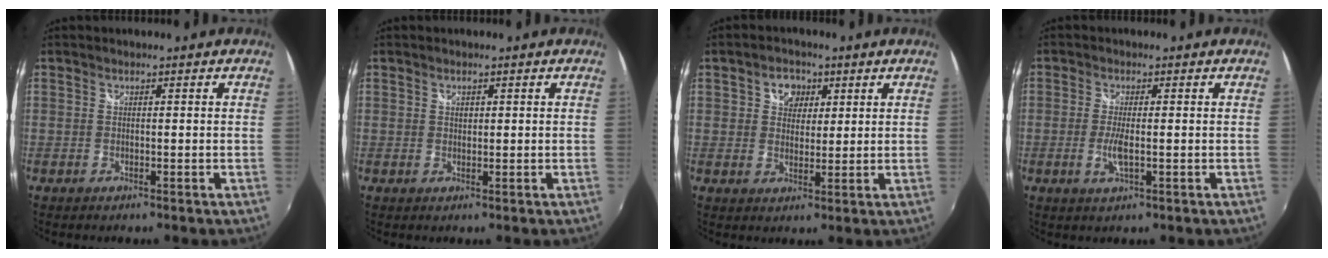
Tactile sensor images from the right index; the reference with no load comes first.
{"total": 1.0, "force": [0.4, 0.7, 0.5], "torque": [-0.007, 0.003, 0.007]}
{"total": 5.0, "force": [1.9, 4.1, 2.1], "torque": [-0.025, 0.013, 0.032]}
{"total": 3.6, "force": [-0.7, 0.6, 3.4], "torque": [-0.072, -0.007, -0.015]}